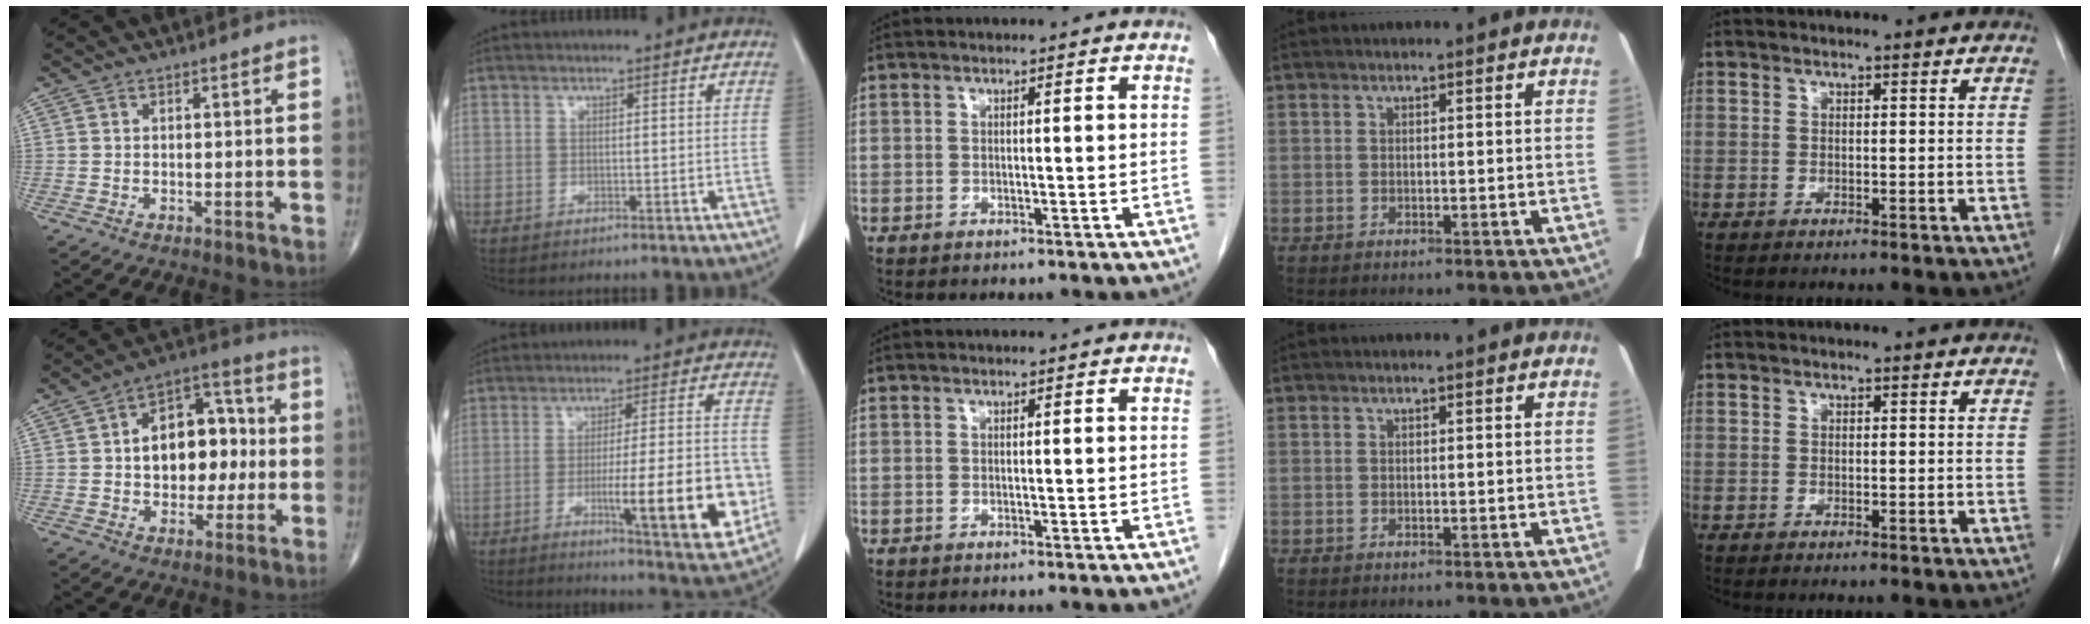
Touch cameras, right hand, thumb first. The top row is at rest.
{"thumb": {"total": 15.3, "force": [0.6, 10.1, 11.4], "torque": [-0.122, 0.035, 0.007]}, "index": {"total": 15.6, "force": [-3.7, 2.1, 15.0], "torque": [-0.204, -0.006, -0.045]}}